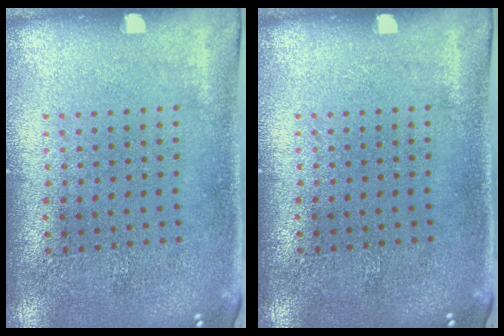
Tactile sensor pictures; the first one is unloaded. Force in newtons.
{"total": 0.0}